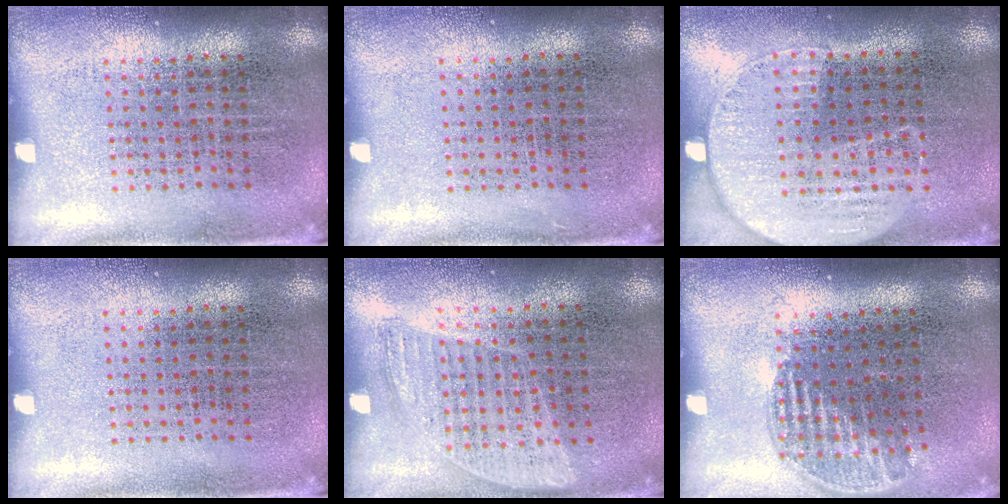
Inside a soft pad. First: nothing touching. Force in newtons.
{"total": 0.0}
{"total": 1.2, "press": 1.0, "slide": 0.6}
{"total": 0.0}
{"total": 0.9, "press": 0.8, "slide": 0.4}
{"total": 1.1, "press": 1.0, "slide": 0.5}